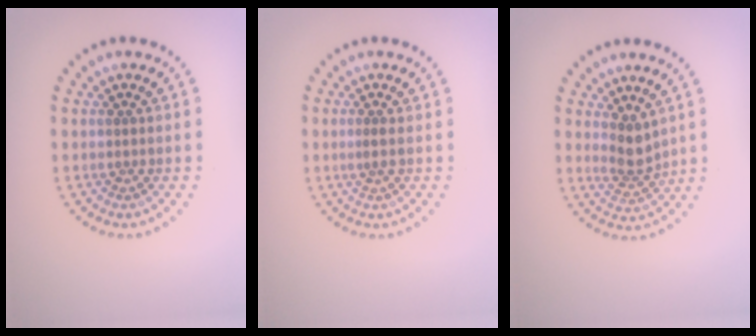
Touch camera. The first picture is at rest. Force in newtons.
{"total": 0.6, "press": 0.4, "slide": 0.5}
{"total": 2.5, "press": 2.0, "slide": 1.6}